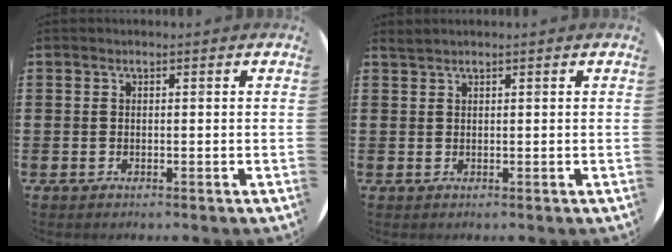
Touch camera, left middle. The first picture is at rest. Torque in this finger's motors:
{"motor_torque": [0.23, -0.19, -0.03, -0.01]}